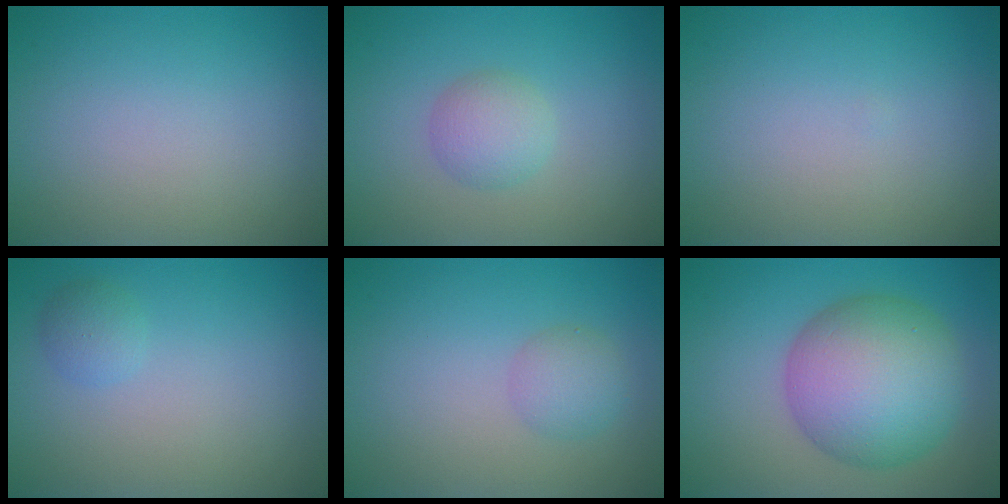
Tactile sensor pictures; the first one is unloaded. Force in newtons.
{"total": 2.4, "press": 2.4, "slide": 0.1}
{"total": 0.0}
{"total": 1.3, "press": 1.3, "slide": 0.1}
{"total": 2.0, "press": 2.0, "slide": 0.1}
{"total": 10.0, "press": 10.0, "slide": 0.2}